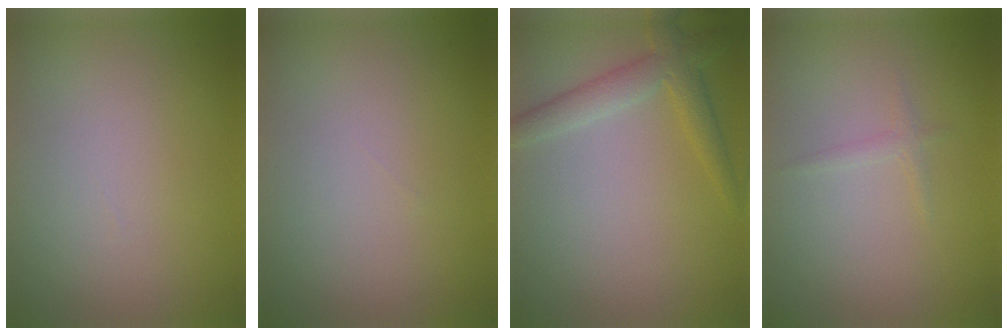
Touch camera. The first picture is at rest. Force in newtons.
{"total": 0.0}
{"total": 3.0, "press": 3.0, "slide": 0.0}
{"total": 0.8, "press": 0.8, "slide": 0.0}